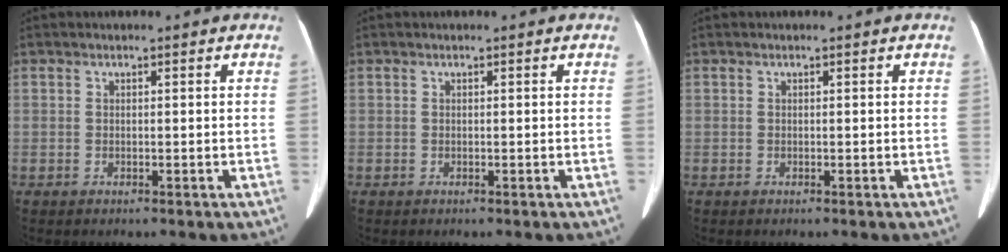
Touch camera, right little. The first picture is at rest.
{"total": 0.0}
{"total": 0.0}